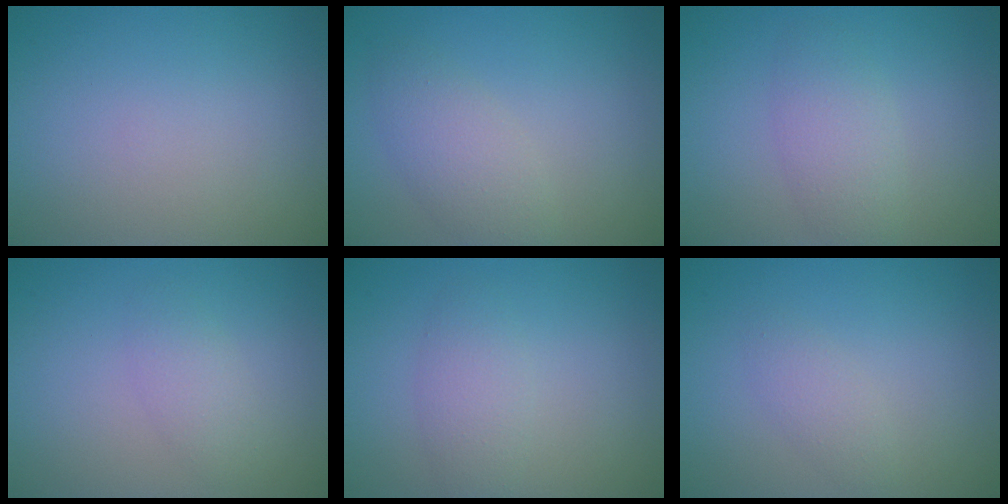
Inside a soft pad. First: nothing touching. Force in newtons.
{"total": 3.0, "press": 3.0, "slide": 0.1}
{"total": 2.7, "press": 2.7, "slide": 0.1}
{"total": 1.7, "press": 1.7, "slide": 0.0}
{"total": 2.1, "press": 2.1, "slide": 0.1}
{"total": 1.3, "press": 1.3, "slide": 0.0}